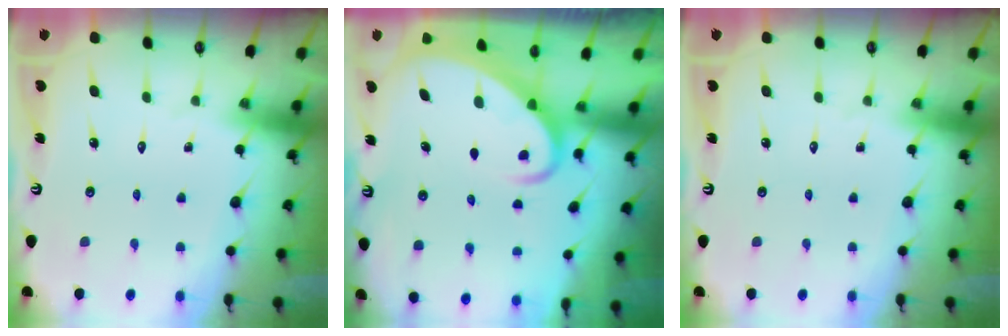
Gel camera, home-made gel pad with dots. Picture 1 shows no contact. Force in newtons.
{"total": 2.9, "press": 2.9, "slide": 0.2}
{"total": 0.0}